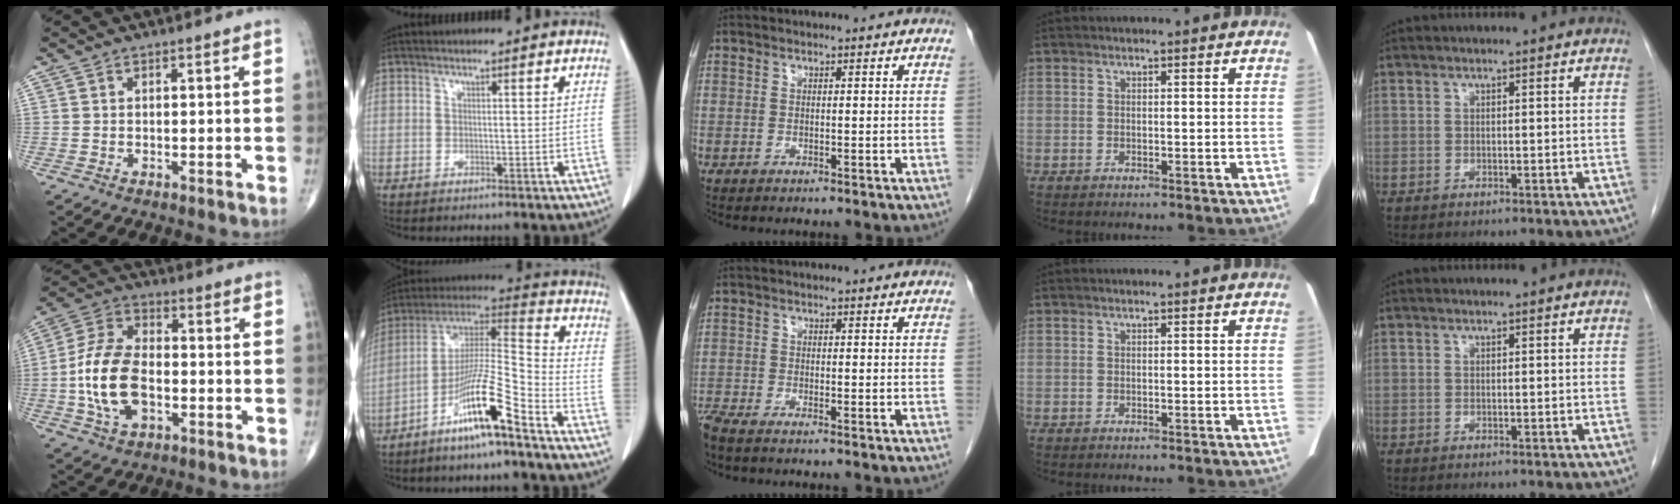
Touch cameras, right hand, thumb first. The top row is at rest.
{"thumb": {"total": 13.9, "force": [-2.7, 8.1, 11.0], "torque": [-0.217, 0.023, -0.053]}, "index": {"total": 13.6, "force": [-8.5, 0.3, 10.6], "torque": [-0.204, -0.005, -0.163]}, "middle": {"total": 3.7, "force": [-3.2, 0.5, 1.8], "torque": [-0.037, -0.006, -0.056]}}